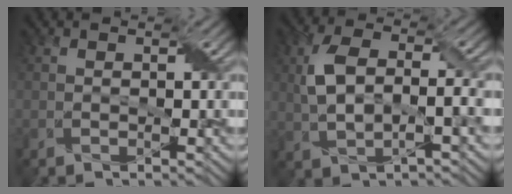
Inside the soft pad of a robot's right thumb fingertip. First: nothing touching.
{"total": 6.7, "force": [0.2, 3.3, 5.8], "torque": [-0.130, 0.005, 0.006]}